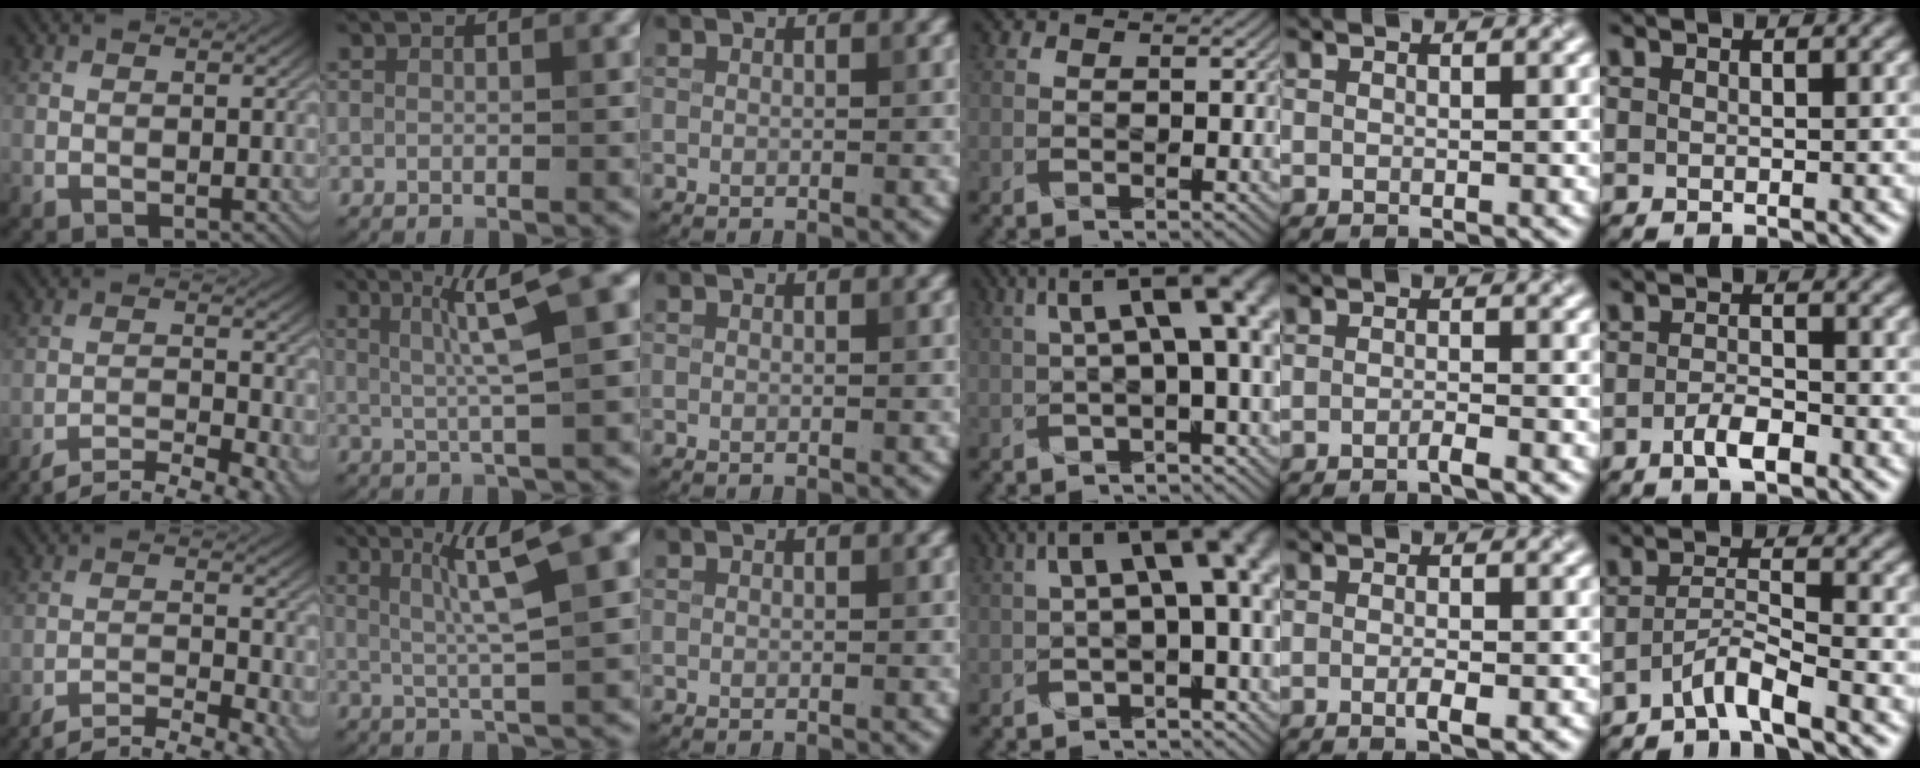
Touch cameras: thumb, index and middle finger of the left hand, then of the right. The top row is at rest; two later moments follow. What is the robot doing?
{"motion": "pour", "object": "sugar"}